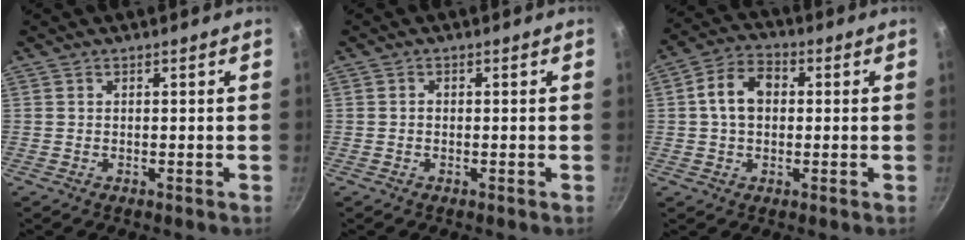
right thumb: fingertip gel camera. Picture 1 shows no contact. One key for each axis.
{"total": 0.7, "fx": -0.1, "fy": 0.6, "fz": 0.4, "tx": -0.007, "ty": 0.005, "tz": -0.003}
{"total": 8.4, "fx": 0.8, "fy": 6.0, "fz": 5.7, "tx": -0.083, "ty": 0.022, "tz": 0.003}